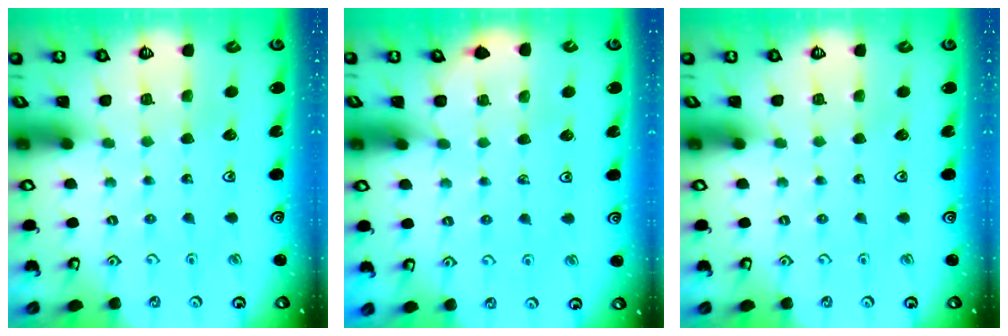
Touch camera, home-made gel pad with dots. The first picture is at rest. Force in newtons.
{"total": 3.4, "press": 3.4, "slide": 0.4}
{"total": 0.0}